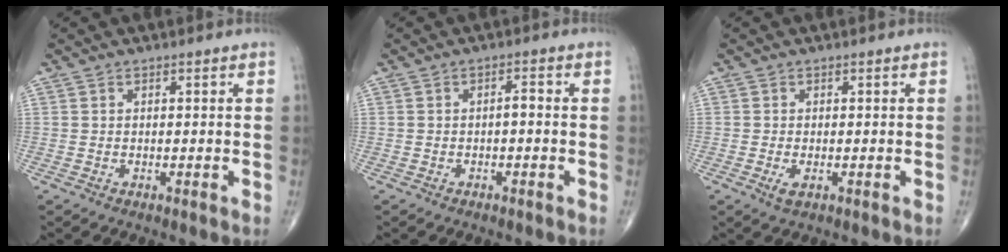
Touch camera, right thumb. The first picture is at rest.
{"total": 1.6, "force": [-0.4, 0.6, 1.4], "torque": [-0.017, 0.009, -0.010]}
{"total": 1.8, "force": [-0.6, 0.8, 1.5], "torque": [-0.033, -0.004, -0.009]}